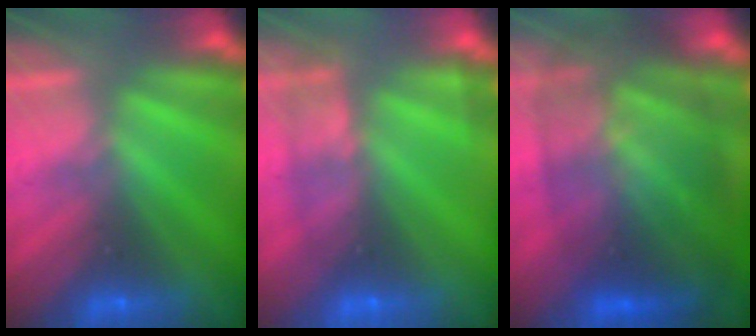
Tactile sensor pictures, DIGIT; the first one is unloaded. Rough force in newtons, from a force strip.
{"total": 2.4}
{"total": 8.9}